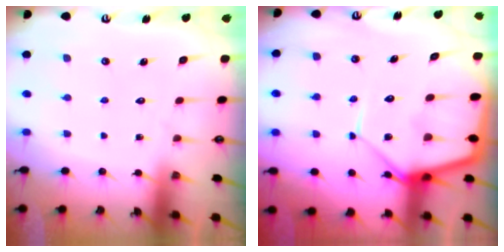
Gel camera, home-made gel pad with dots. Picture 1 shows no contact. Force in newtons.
{"total": 13.8, "press": 13.8, "slide": 1.2}